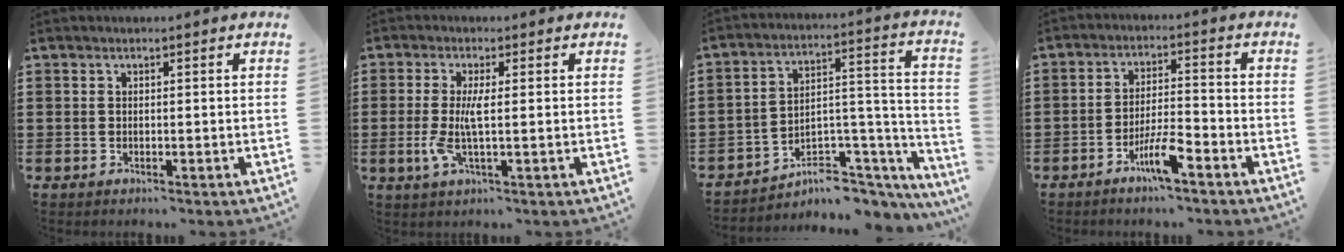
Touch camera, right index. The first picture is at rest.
{"total": 4.3, "force": [-0.4, 0.5, 4.2], "torque": [-0.096, -0.011, -0.016]}
{"total": 5.3, "force": [-4.1, 2.8, 2.0], "torque": [-0.035, -0.004, -0.075]}
{"total": 5.9, "force": [-3.8, 0.9, 4.4], "torque": [-0.093, -0.004, -0.073]}